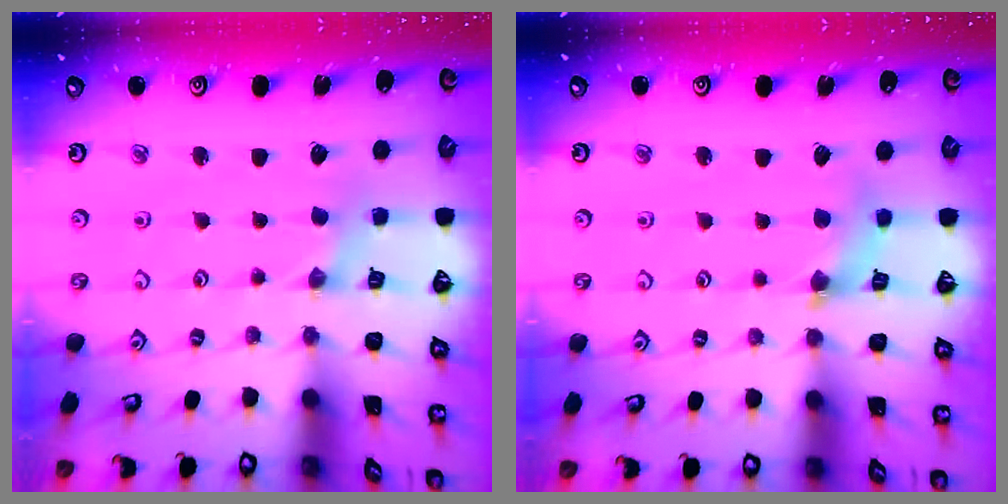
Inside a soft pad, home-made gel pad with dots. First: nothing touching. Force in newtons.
{"total": 4.9, "press": 4.8, "slide": 0.6}